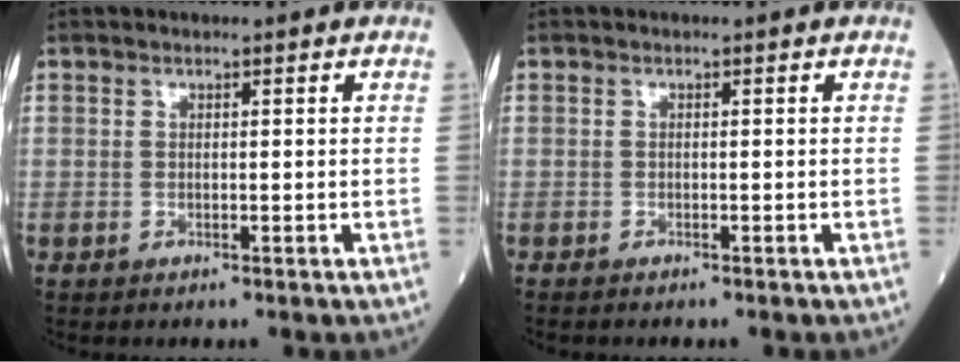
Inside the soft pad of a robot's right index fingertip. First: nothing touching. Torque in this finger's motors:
{"motor_torque": [-0.24, -0.25, -0.12, -0.04]}